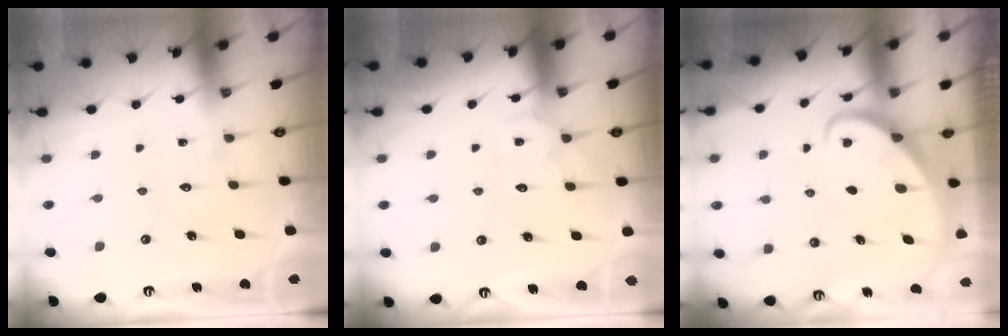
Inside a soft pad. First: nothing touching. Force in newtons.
{"total": 2.9, "press": 2.8, "slide": 0.3}
{"total": 2.5, "press": 2.5, "slide": 0.2}